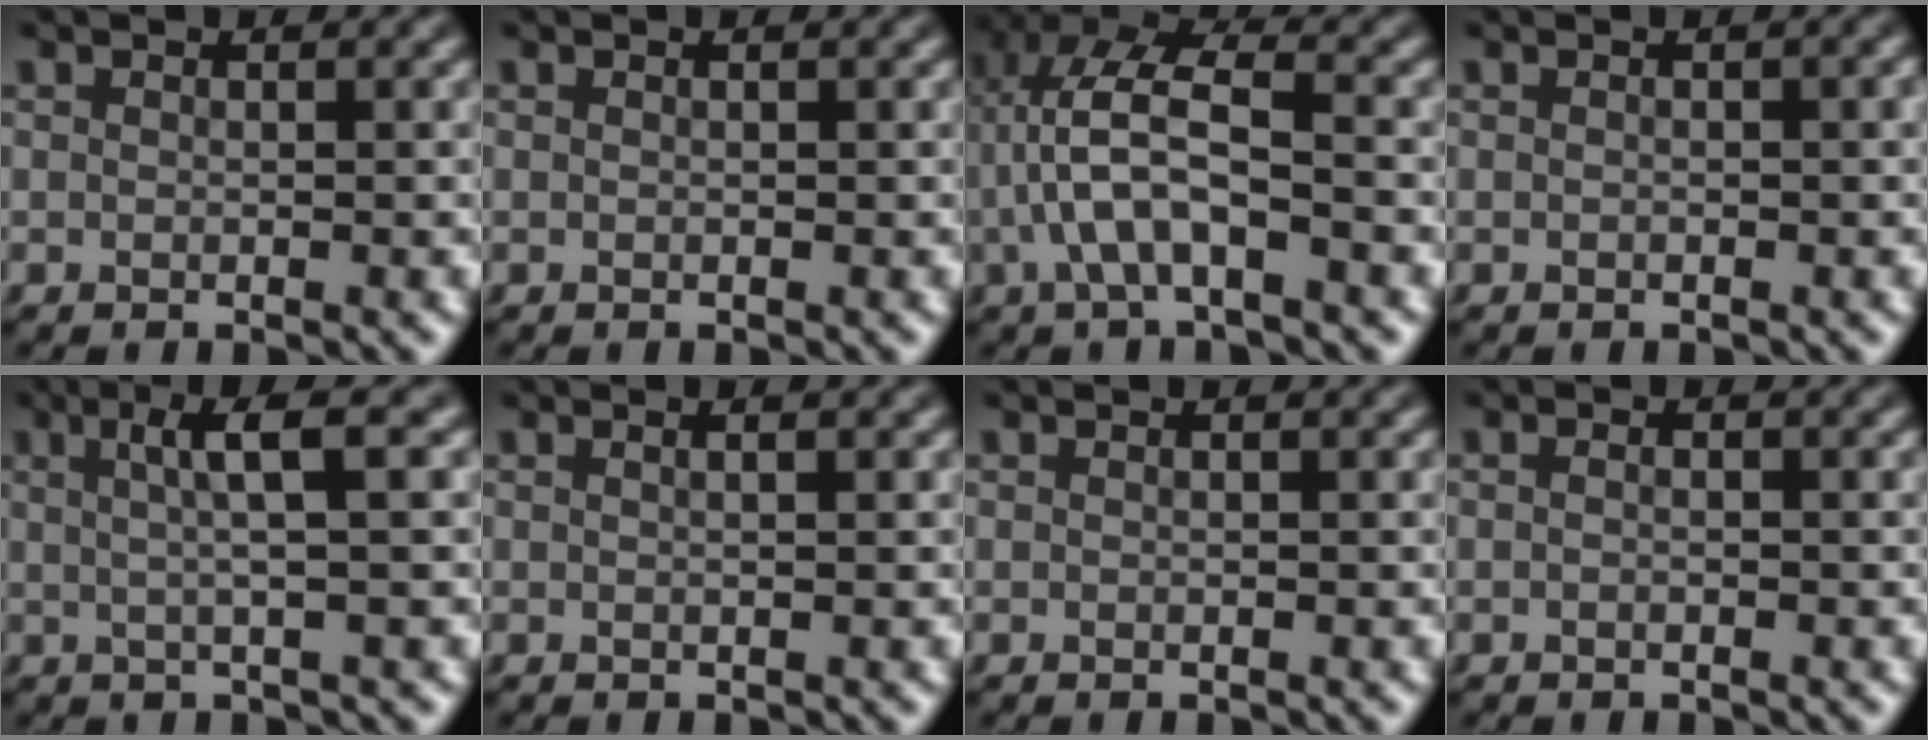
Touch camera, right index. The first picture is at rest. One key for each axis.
{"total": 0.0}
{"total": 6.6, "fx": 0.5, "fy": 3.4, "fz": 5.7, "tx": -0.113, "ty": 0.006, "tz": 0.001}
{"total": 0.6, "fx": 0.0, "fy": 0.2, "fz": 0.6, "tx": -0.010, "ty": 0.006, "tz": -0.004}
{"total": 4.2, "fx": 1.6, "fy": -0.2, "fz": 3.8, "tx": -0.060, "ty": 0.014, "tz": 0.022}
{"total": 0.9, "fx": 0.1, "fy": -0.3, "fz": 0.8, "tx": -0.011, "ty": 0.005, "tz": 0.003}
{"total": 0.0}
{"total": 0.6, "fx": -0.4, "fy": 0.3, "fz": 0.5, "tx": -0.008, "ty": 0.006, "tz": -0.014}